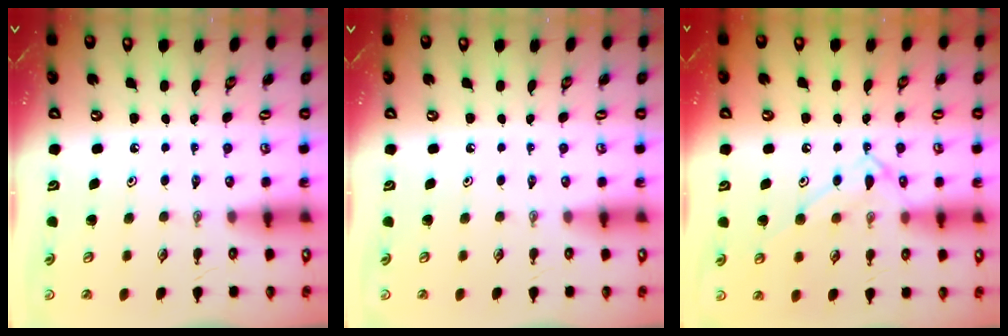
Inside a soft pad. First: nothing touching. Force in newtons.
{"total": 0.0}
{"total": 11.4, "press": 11.4, "slide": 0.8}